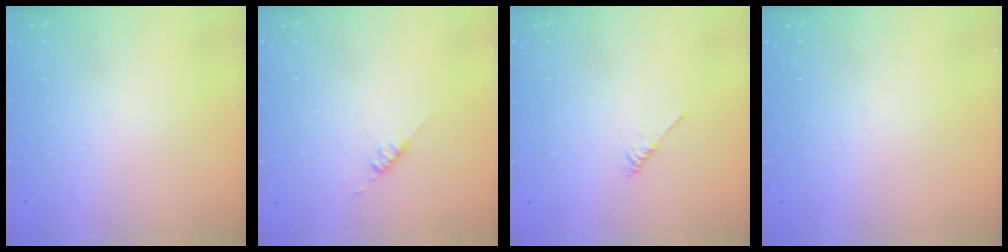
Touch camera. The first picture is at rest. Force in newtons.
{"total": 2.6, "press": 2.6, "slide": 0.3}
{"total": 2.1, "press": 2.1, "slide": 0.4}
{"total": 0.0}